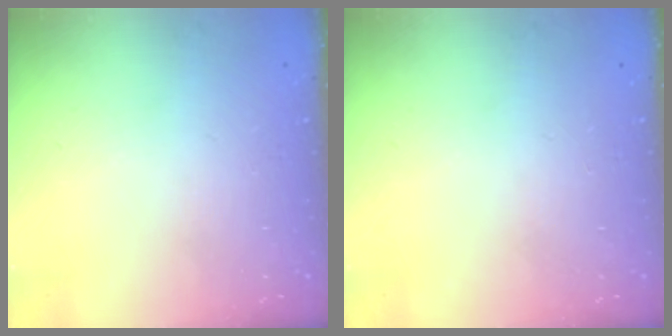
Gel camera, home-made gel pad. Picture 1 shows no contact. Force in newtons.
{"total": 0.0}